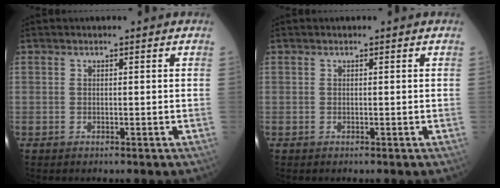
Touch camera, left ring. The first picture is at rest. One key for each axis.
{"total": 0.0}